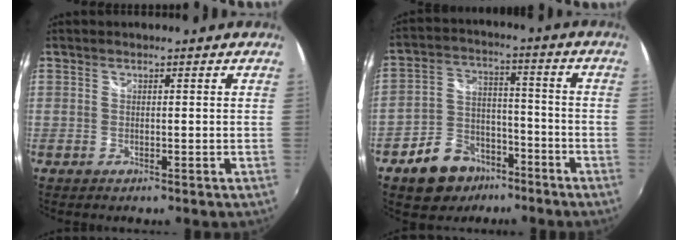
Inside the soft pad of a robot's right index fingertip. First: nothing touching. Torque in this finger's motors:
{"motor_torque": [0.82, -0.80, 0.43, 0.05]}